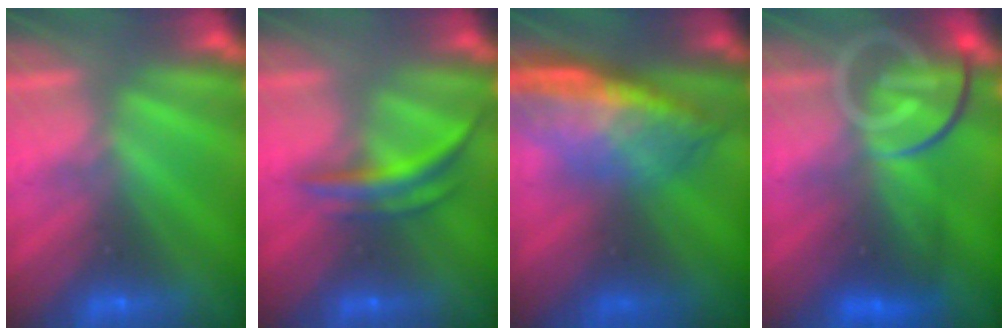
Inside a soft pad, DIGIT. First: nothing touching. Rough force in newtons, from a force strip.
{"total": 3.6}
{"total": 9.6}
{"total": 9.4}